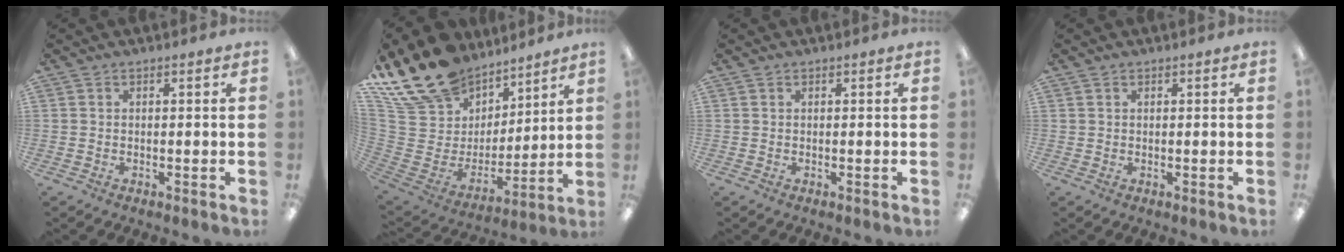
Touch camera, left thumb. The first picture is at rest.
{"total": 22.0, "force": [16.0, 13.0, 7.8], "torque": [-0.156, -0.102, 0.312]}
{"total": 0.0}
{"total": 0.5, "force": [0.3, 0.4, -0.1], "torque": [0.001, 0.002, 0.006]}